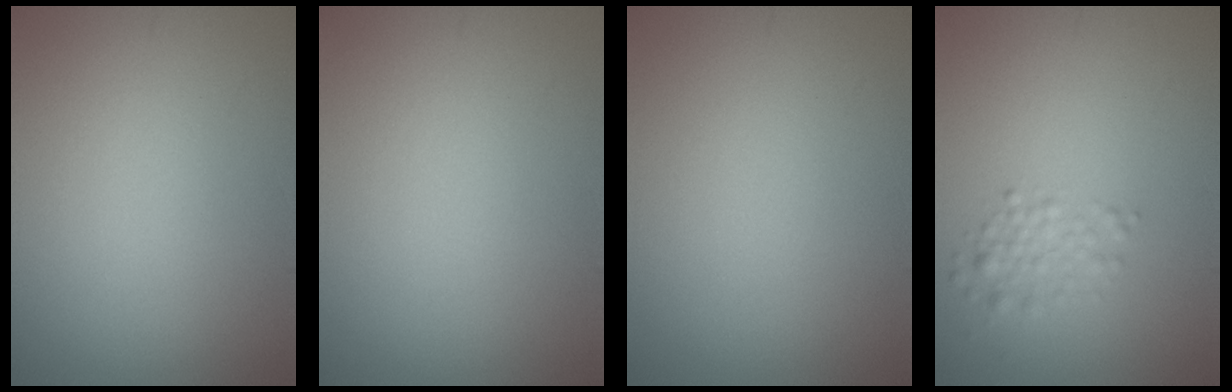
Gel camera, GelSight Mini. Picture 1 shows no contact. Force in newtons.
{"total": 0.0}
{"total": 0.0}
{"total": 1.7, "press": 1.7, "slide": 0.1}